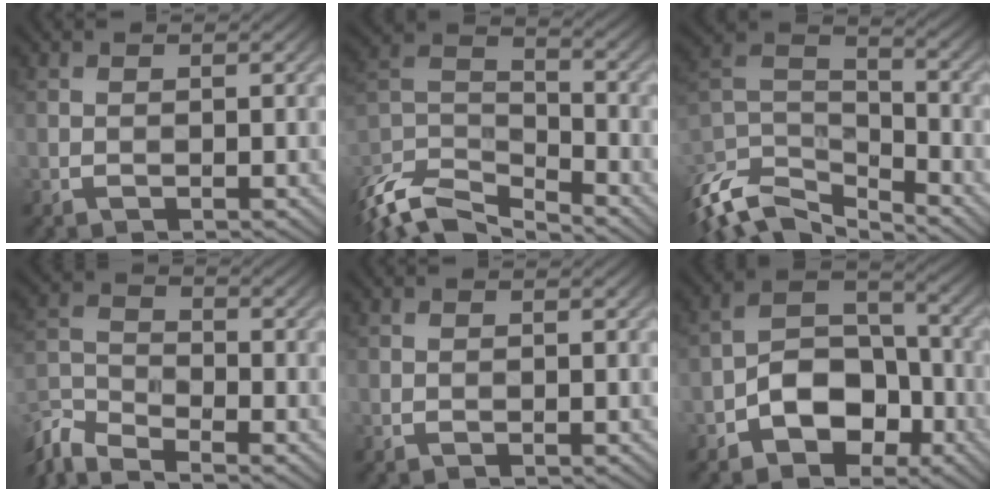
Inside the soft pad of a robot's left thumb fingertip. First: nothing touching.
{"total": 11.7, "force": [-9.2, 4.0, 6.1], "torque": [-0.152, -0.017, -0.172]}
{"total": 12.1, "force": [-9.1, 5.0, 6.3], "torque": [-0.167, -0.012, -0.163]}
{"total": 7.5, "force": [-6.4, 1.9, 3.4], "torque": [-0.080, -0.015, -0.143]}
{"total": 0.0}
{"total": 8.1, "force": [-3.7, 5.3, 4.9], "torque": [-0.080, 0.004, -0.078]}